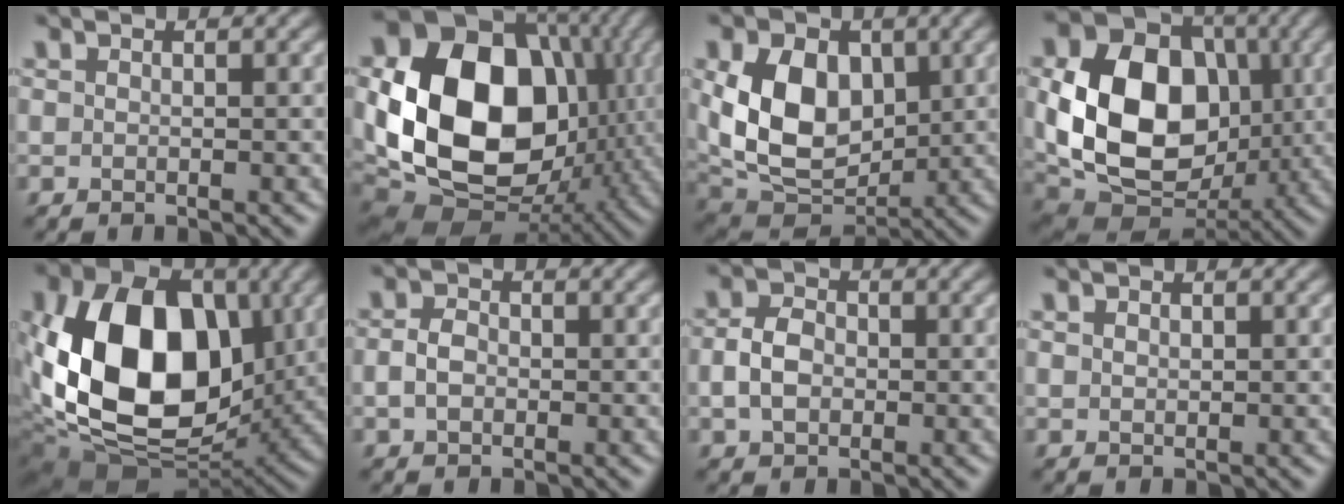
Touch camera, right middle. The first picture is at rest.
{"total": 17.3, "force": [1.1, 12.9, 11.5], "torque": [-0.227, -0.019, 0.016]}
{"total": 9.5, "force": [1.3, 6.6, 6.7], "torque": [-0.140, -0.008, 0.023]}
{"total": 13.3, "force": [0.2, 9.9, 9.0], "torque": [-0.166, -0.010, 0.004]}
{"total": 14.9, "force": [0.8, 10.3, 10.8], "torque": [-0.195, -0.013, 0.013]}
{"total": 2.1, "force": [-0.3, 1.5, 1.4], "torque": [-0.029, 0.001, -0.010]}
{"total": 3.3, "force": [-0.3, 2.4, 2.2], "torque": [-0.047, 0.001, -0.012]}
{"total": 0.6, "force": [0.3, 0.4, 0.2], "torque": [-0.005, -0.001, 0.008]}